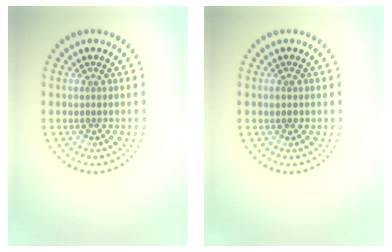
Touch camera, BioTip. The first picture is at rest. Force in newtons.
{"total": 1.1, "press": 1.1, "slide": 0.1}